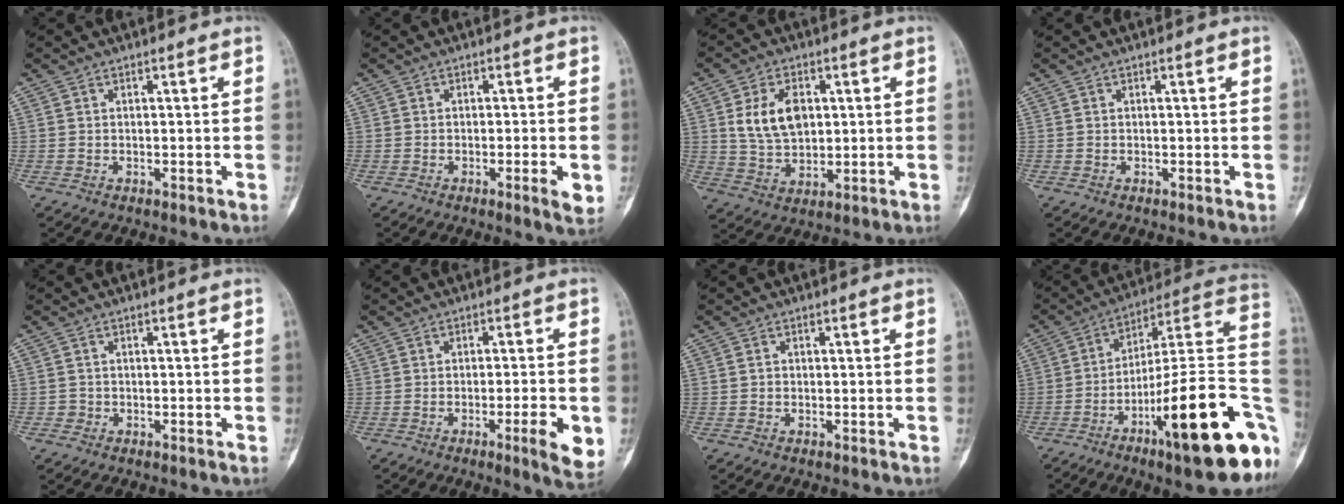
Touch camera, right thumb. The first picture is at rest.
{"total": 3.5, "force": [-0.9, 0.4, 3.4], "torque": [-0.053, -0.007, -0.015]}
{"total": 9.8, "force": [2.2, 6.5, 7.0], "torque": [-0.110, -0.008, 0.050]}
{"total": 0.0}
{"total": 1.0, "force": [-0.4, 0.8, 0.0], "torque": [0.006, 0.006, -0.013]}
{"total": 7.1, "force": [-2.2, 1.1, 6.7], "torque": [-0.091, -0.004, -0.029]}
{"total": 0.7, "force": [-0.1, 0.6, 0.3], "torque": [-0.004, 0.002, -0.003]}
{"total": 26.7, "force": [-9.5, 6.0, 24.2], "torque": [-0.290, 0.051, -0.143]}